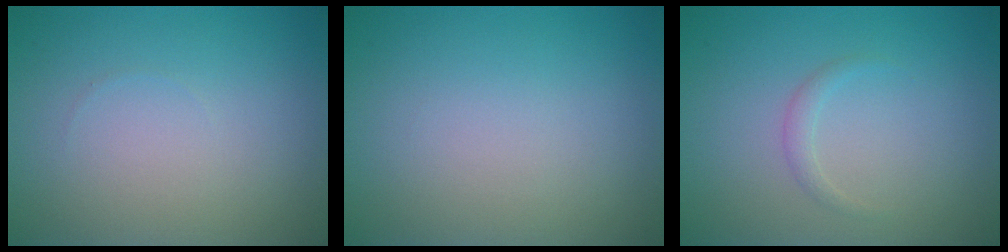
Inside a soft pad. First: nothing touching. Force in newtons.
{"total": 0.0}
{"total": 0.8, "press": 0.8, "slide": 0.0}